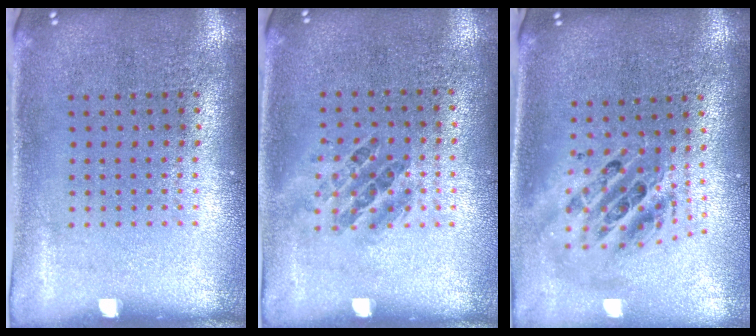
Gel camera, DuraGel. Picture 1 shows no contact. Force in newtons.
{"total": 0.9, "press": 0.7, "slide": 0.5}
{"total": 2.2, "press": 1.7, "slide": 1.4}